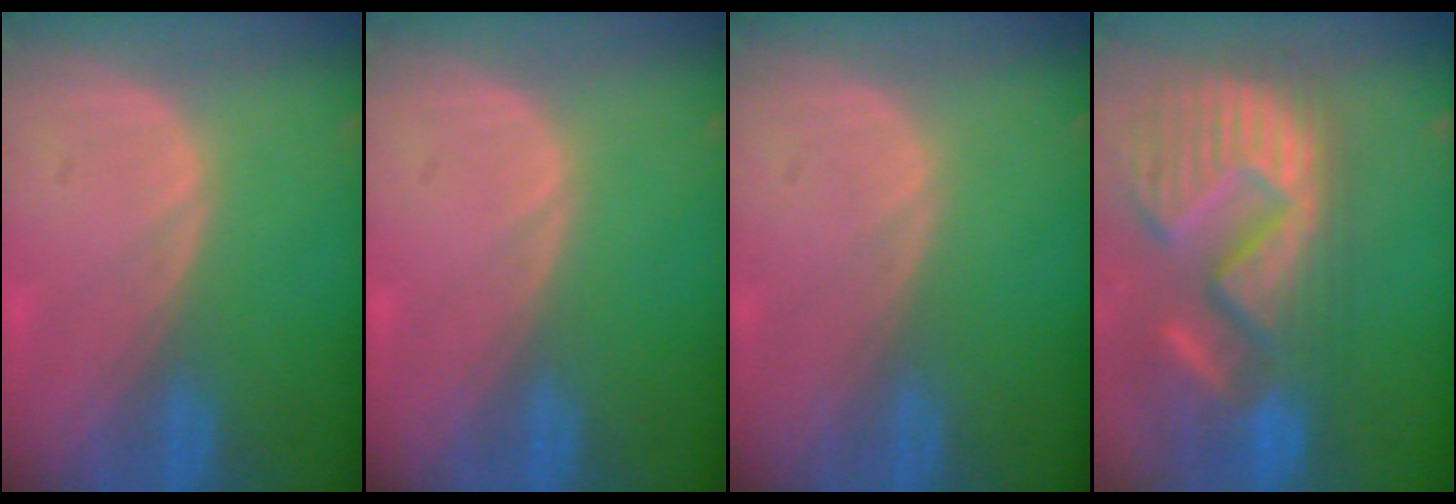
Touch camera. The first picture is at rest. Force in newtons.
{"total": 0.0}
{"total": 0.0}
{"total": 15.2, "press": 12.6, "slide": 8.4}